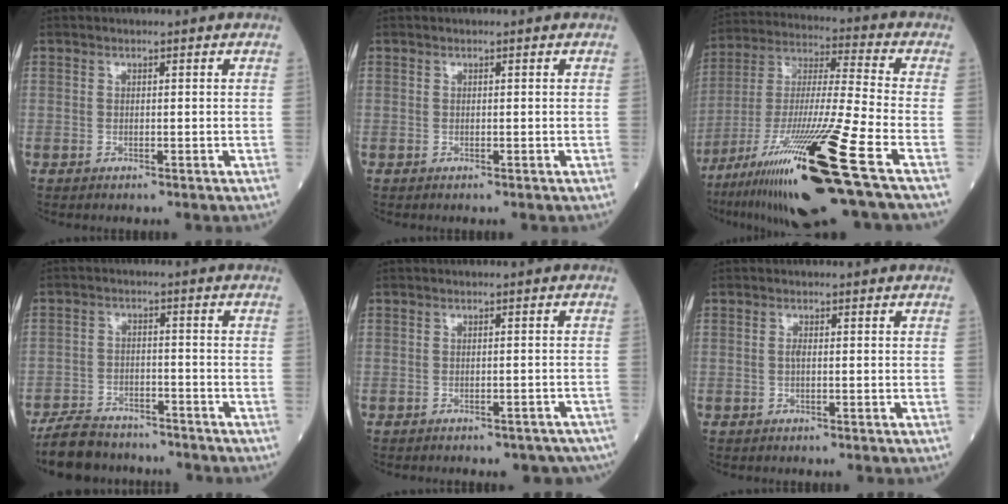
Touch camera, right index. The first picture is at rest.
{"total": 0.0}
{"total": 22.5, "force": [-12.6, -0.5, 18.7], "torque": [-0.342, -0.045, -0.228]}
{"total": 9.7, "force": [-8.7, 3.4, 2.7], "torque": [-0.047, 0.000, -0.139]}
{"total": 10.1, "force": [-8.7, 3.9, 3.3], "torque": [-0.042, 0.003, -0.084]}
{"total": 0.7, "force": [-0.1, 0.1, 0.7], "torque": [-0.016, 0.000, -0.002]}